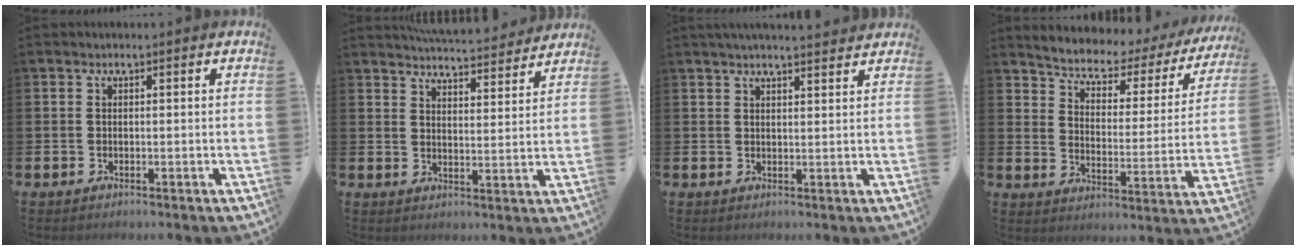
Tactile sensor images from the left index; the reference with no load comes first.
{"total": 5.8, "force": [5.8, 0.3, 0.6], "torque": [-0.021, -0.041, 0.102]}
{"total": 2.8, "force": [2.7, -0.2, 0.5], "torque": [-0.016, -0.011, 0.050]}
{"total": 4.8, "force": [4.3, 1.8, 1.1], "torque": [-0.049, -0.038, 0.065]}